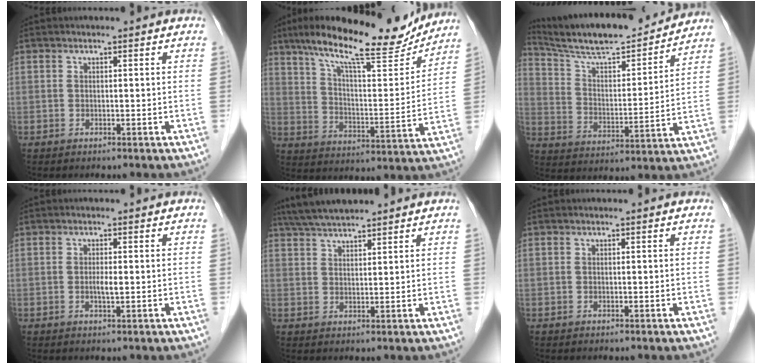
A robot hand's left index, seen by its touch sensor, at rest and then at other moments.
{"total": 20.0, "force": [16.6, 3.2, 10.7], "torque": [-0.178, 0.002, 0.251]}
{"total": 17.7, "force": [16.3, 1.6, 6.6], "torque": [-0.121, -0.006, 0.260]}
{"total": 1.5, "force": [-0.4, 0.2, 1.4], "torque": [-0.028, -0.005, -0.009]}
{"total": 6.8, "force": [6.1, 0.6, 2.9], "torque": [-0.053, 0.030, 0.110]}
{"total": 0.0}